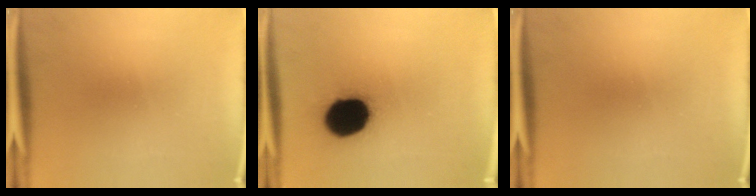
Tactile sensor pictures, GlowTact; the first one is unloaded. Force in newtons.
{"total": 20.1}
{"total": 0.0}